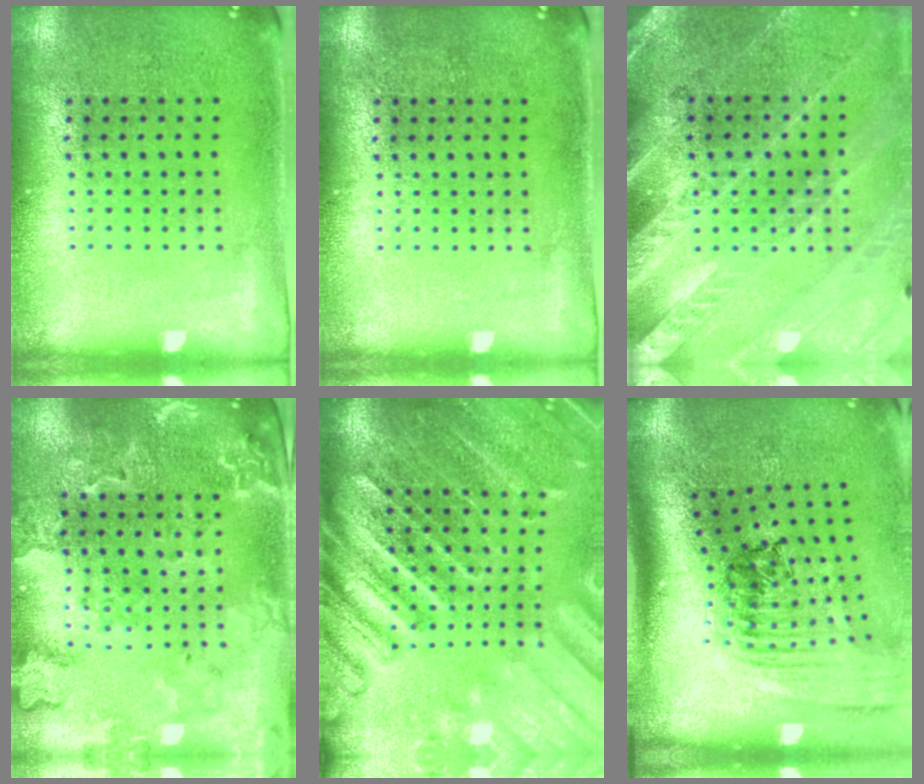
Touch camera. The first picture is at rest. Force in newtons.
{"total": 0.0}
{"total": 2.9, "press": 2.6, "slide": 1.1}
{"total": 2.0, "press": 2.0, "slide": 0.2}
{"total": 4.0, "press": 3.4, "slide": 2.1}
{"total": 2.5, "press": 1.8, "slide": 1.7}